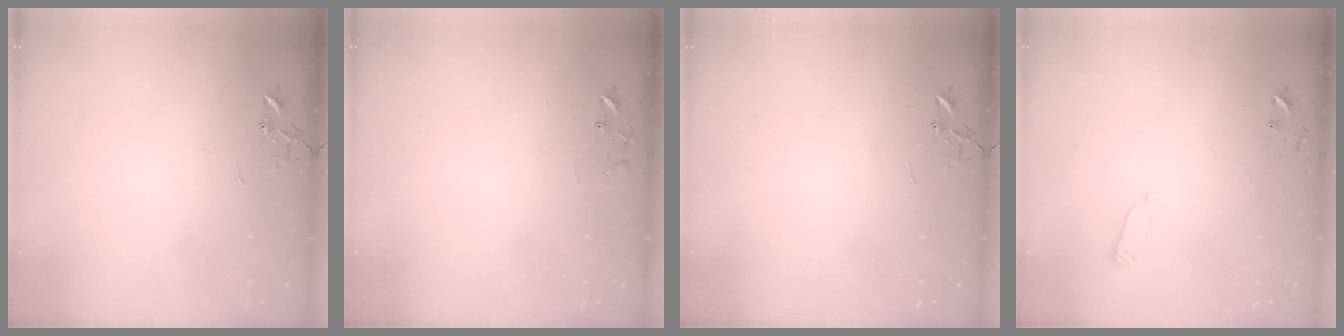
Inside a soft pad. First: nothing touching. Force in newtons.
{"total": 7.7, "press": 7.7, "slide": 0.6}
{"total": 0.0}
{"total": 2.7, "press": 2.6, "slide": 0.4}